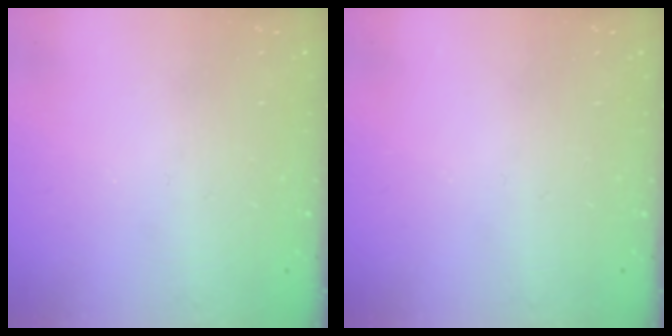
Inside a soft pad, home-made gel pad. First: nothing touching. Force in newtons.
{"total": 0.0}